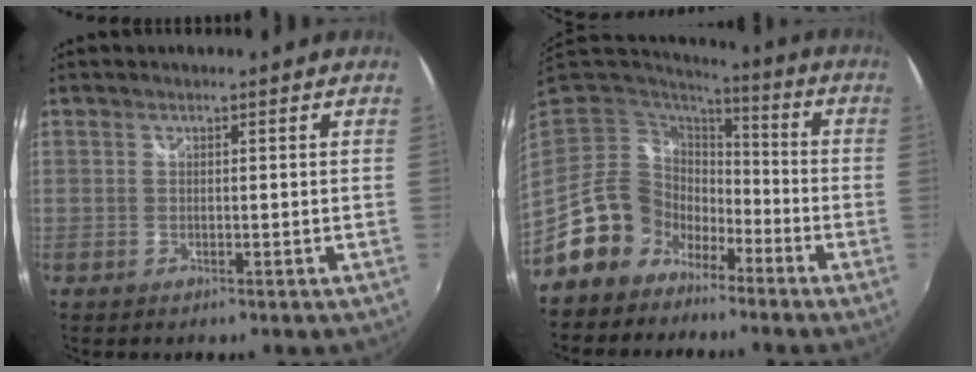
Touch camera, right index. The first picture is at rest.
{"total": 14.4, "force": [-9.6, 9.6, 4.7], "torque": [-0.094, 0.033, -0.166]}